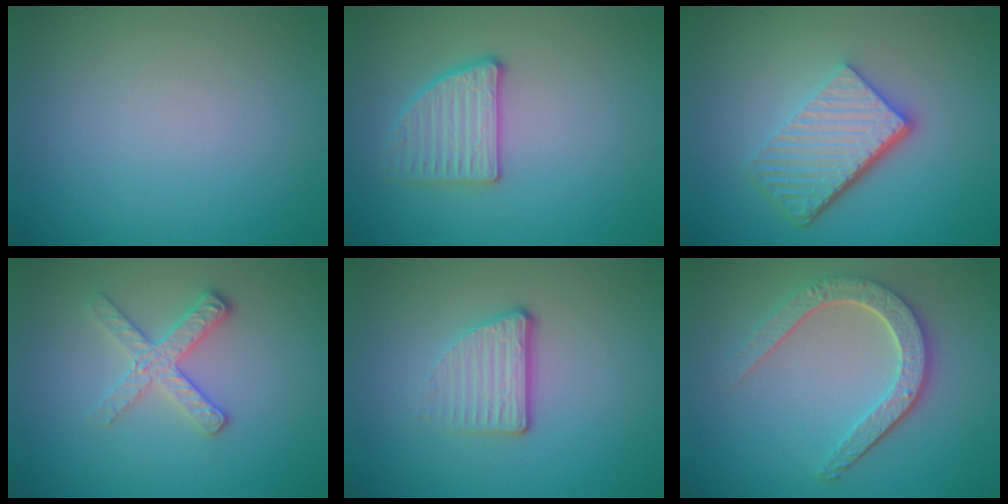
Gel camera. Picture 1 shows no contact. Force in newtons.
{"total": 2.8, "press": 2.8, "slide": 0.3}
{"total": 5.7, "press": 4.0, "slide": 4.1}
{"total": 2.8, "press": 2.6, "slide": 1.0}
{"total": 3.5, "press": 2.3, "slide": 2.6}
{"total": 4.5, "press": 3.5, "slide": 2.7}